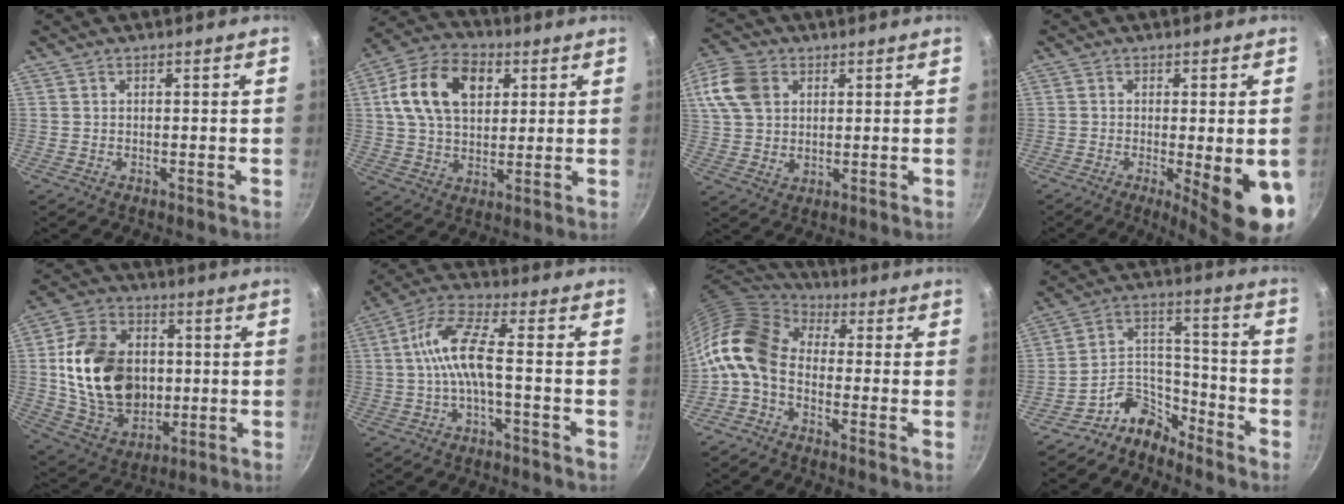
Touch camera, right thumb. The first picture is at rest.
{"total": 16.0, "force": [4.6, 10.8, 11.0], "torque": [-0.172, 0.005, 0.068]}
{"total": 11.9, "force": [4.0, 8.7, 7.1], "torque": [-0.139, 0.000, 0.070]}
{"total": 12.1, "force": [-3.2, 2.9, 11.3], "torque": [-0.135, -0.011, -0.035]}
{"total": 21.3, "force": [1.0, 15.7, 14.3], "torque": [-0.230, 0.009, 0.026]}
{"total": 8.8, "force": [-1.4, 2.6, 8.3], "torque": [-0.185, 0.032, -0.035]}
{"total": 12.9, "force": [-1.7, 8.8, 9.3], "torque": [-0.167, 0.035, -0.057]}
{"total": 9.7, "force": [-8.1, 4.8, 2.3], "torque": [-0.011, 0.097, -0.168]}